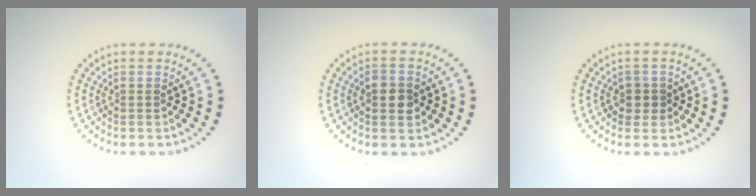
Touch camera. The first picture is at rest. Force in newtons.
{"total": 2.5, "press": 2.5, "slide": 0.1}
{"total": 1.5, "press": 1.2, "slide": 0.8}